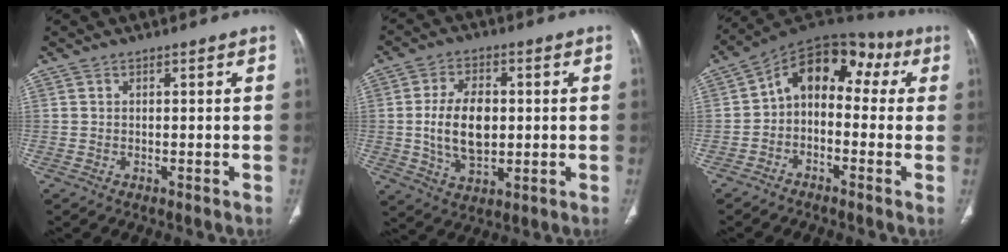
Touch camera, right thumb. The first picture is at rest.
{"total": 11.0, "force": [0.1, 6.7, 8.7], "torque": [-0.145, 0.001, 0.009]}
{"total": 12.6, "force": [0.8, 8.6, 9.2], "torque": [-0.090, 0.059, -0.009]}